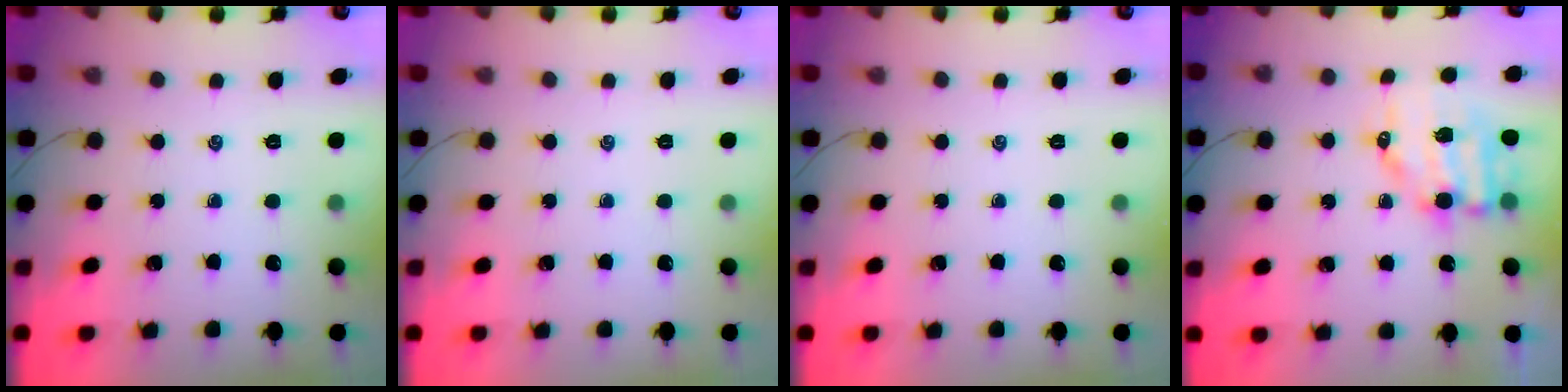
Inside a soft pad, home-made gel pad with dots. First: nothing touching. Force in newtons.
{"total": 0.0}
{"total": 0.0}
{"total": 9.7, "press": 9.6, "slide": 1.5}